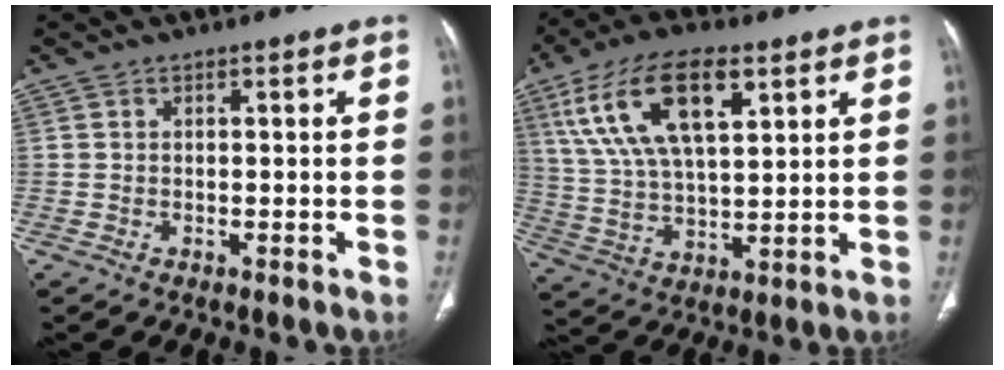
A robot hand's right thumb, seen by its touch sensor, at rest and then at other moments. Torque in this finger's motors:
{"motor_torque": [-1.70, 2.95, 1.85, 0.92, 0.58]}